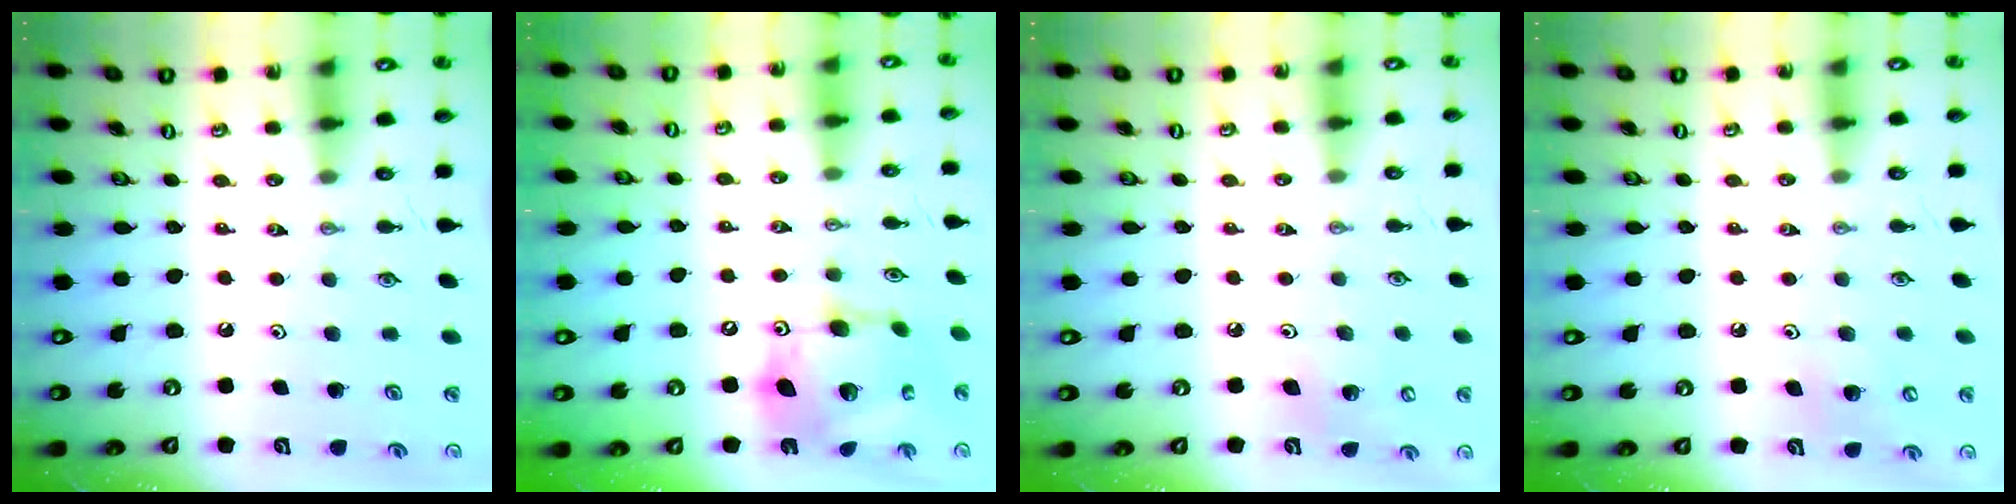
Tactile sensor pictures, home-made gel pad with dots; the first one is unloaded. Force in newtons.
{"total": 17.3, "press": 17.2, "slide": 1.8}
{"total": 6.5, "press": 6.4, "slide": 1.5}
{"total": 7.1, "press": 7.1, "slide": 0.9}